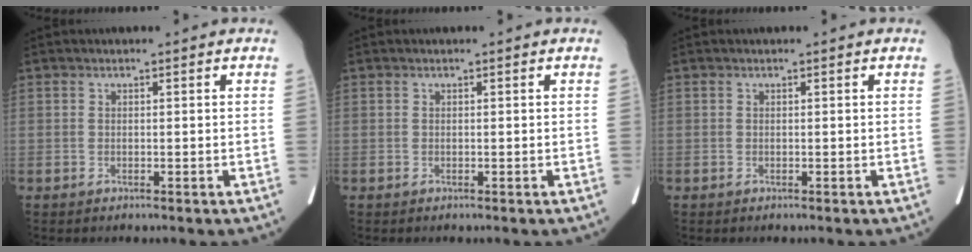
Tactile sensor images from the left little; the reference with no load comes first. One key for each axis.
{"total": 0.0}
{"total": 0.0}